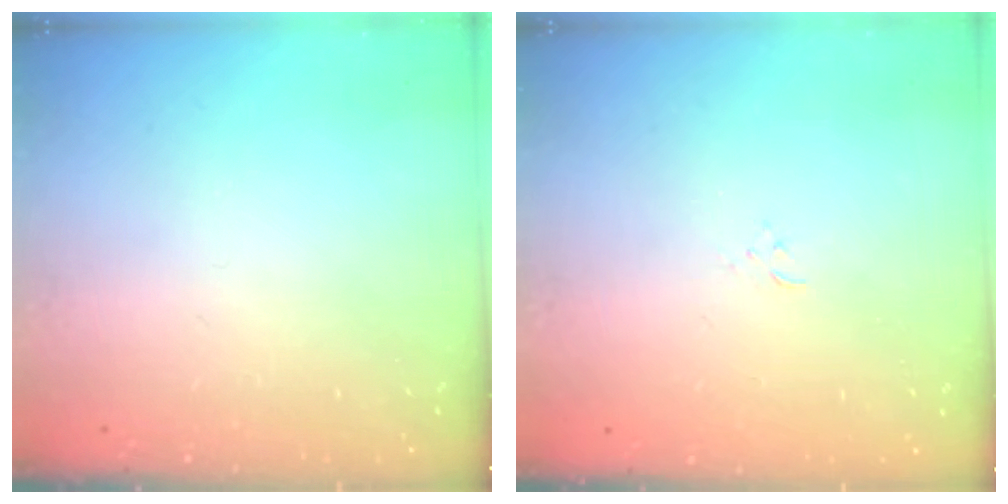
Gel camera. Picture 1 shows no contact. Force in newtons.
{"total": 2.4, "press": 2.4, "slide": 0.3}